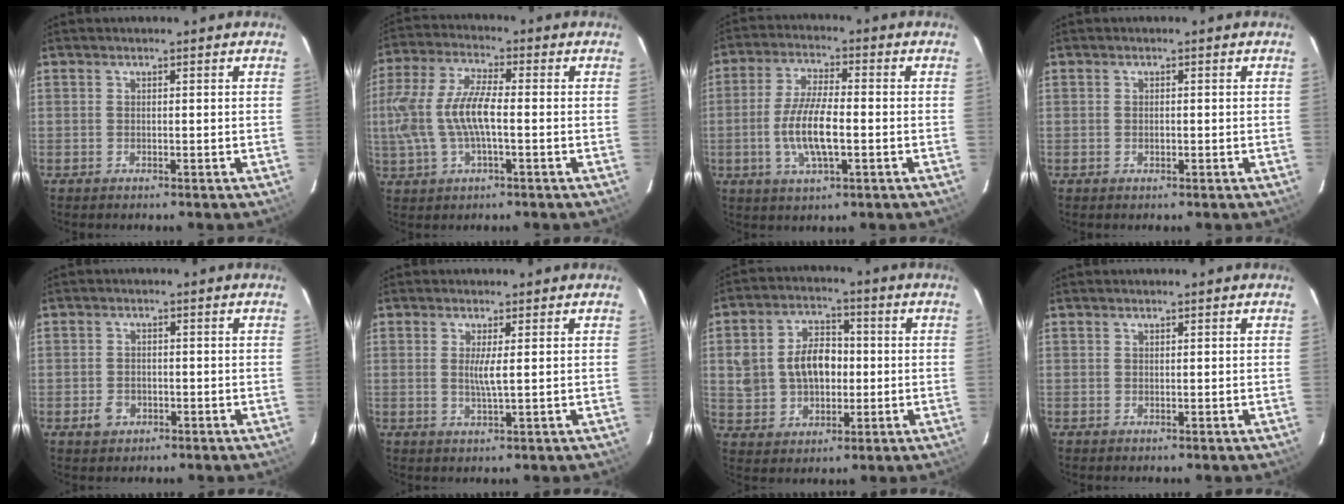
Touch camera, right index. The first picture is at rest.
{"total": 12.3, "force": [-1.1, 4.4, 11.5], "torque": [-0.239, 0.005, -0.018]}
{"total": 9.8, "force": [-2.1, 2.9, 9.2], "torque": [-0.185, -0.004, -0.040]}
{"total": 0.8, "force": [-0.2, 0.6, 0.5], "torque": [-0.008, 0.000, -0.002]}
{"total": 3.1, "force": [-1.4, 2.5, 1.4], "torque": [-0.030, 0.002, -0.018]}
{"total": 2.8, "force": [0.5, -0.2, 2.8], "torque": [-0.053, -0.007, 0.006]}
{"total": 11.2, "force": [0.5, 8.1, 7.7], "torque": [-0.163, 0.026, 0.022]}
{"total": 0.0}